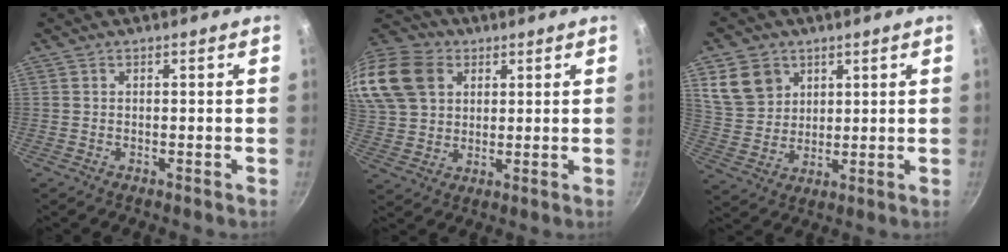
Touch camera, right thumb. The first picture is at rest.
{"total": 22.5, "force": [8.6, 17.0, 11.9], "torque": [-0.274, 0.028, 0.165]}
{"total": 9.6, "force": [4.2, 7.7, 3.9], "torque": [-0.044, -0.011, 0.093]}